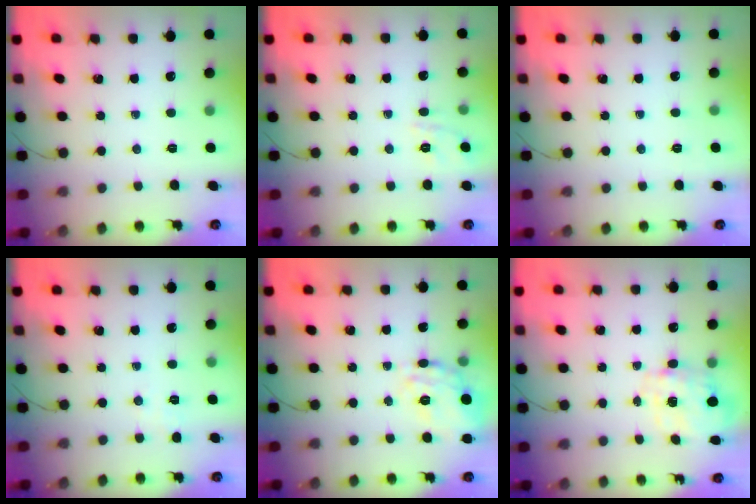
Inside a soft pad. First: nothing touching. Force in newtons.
{"total": 1.9, "press": 0.3, "slide": 1.8}
{"total": 5.2, "press": 5.1, "slide": 1.1}
{"total": 1.2, "press": 0.3, "slide": 1.2}
{"total": 17.6, "press": 17.6, "slide": 0.4}
{"total": 4.0, "press": 3.9, "slide": 0.8}